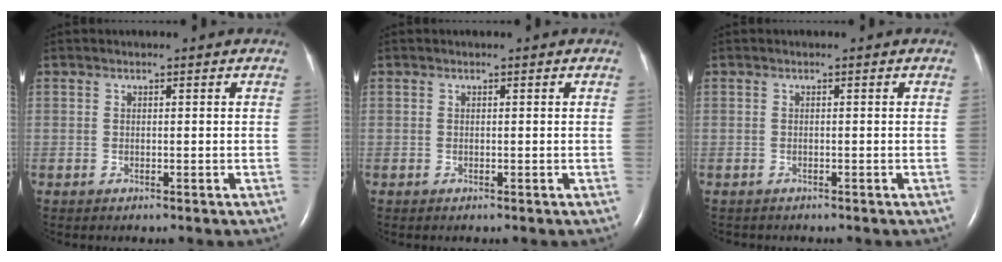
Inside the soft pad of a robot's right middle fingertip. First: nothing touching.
{"total": 0.0}
{"total": 0.6, "force": [-0.5, 0.2, 0.0], "torque": [-0.008, 0.001, -0.009]}